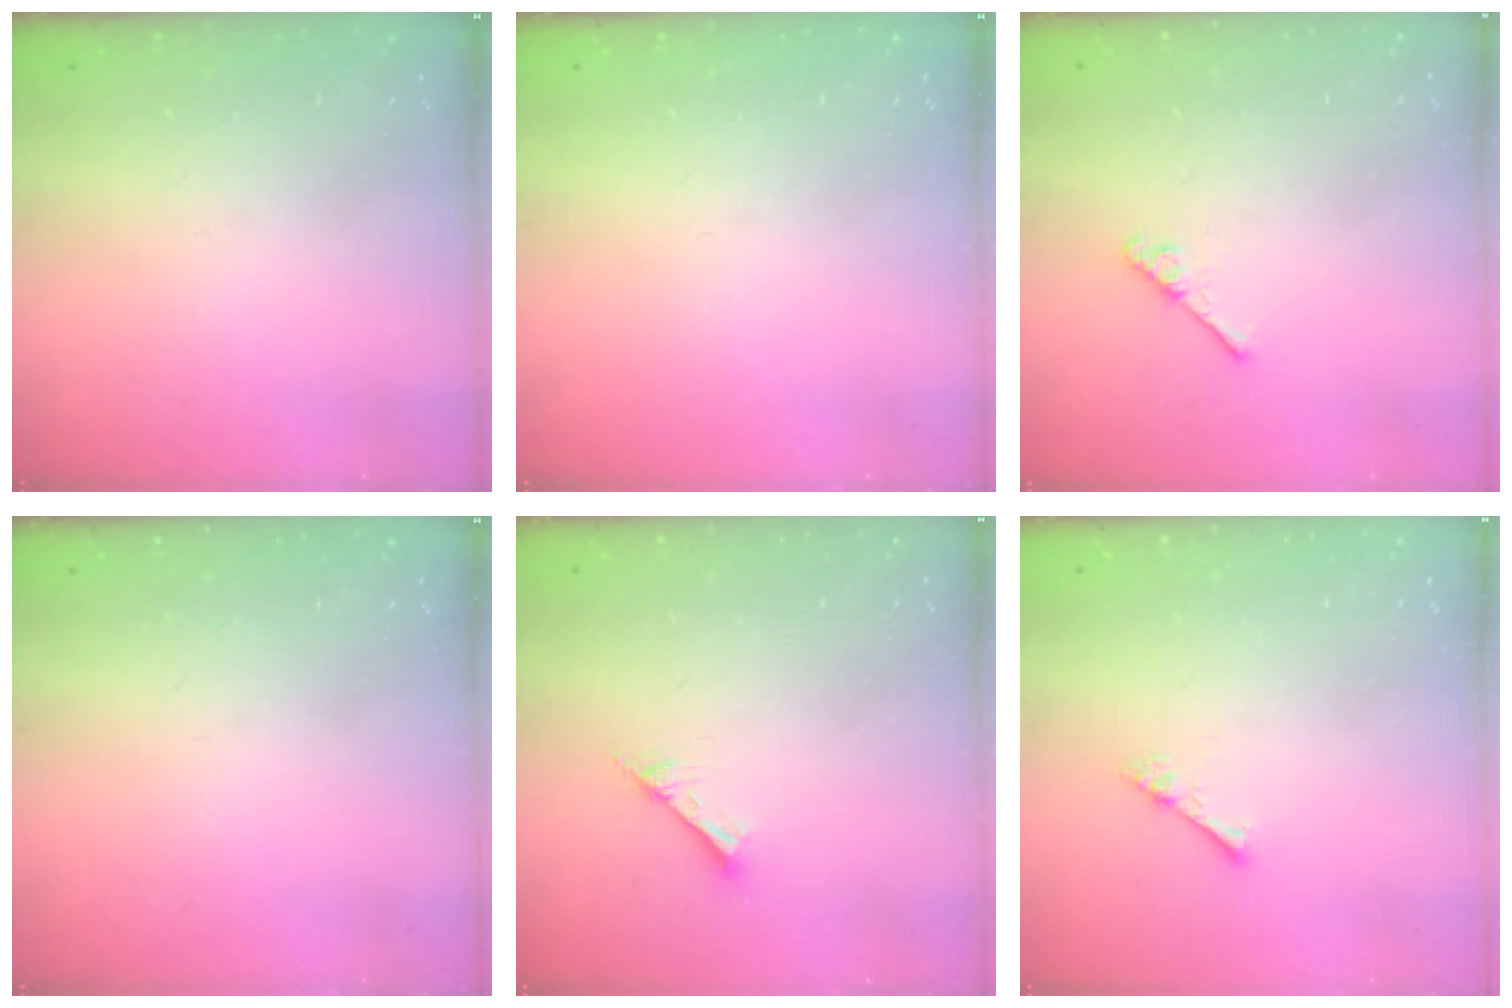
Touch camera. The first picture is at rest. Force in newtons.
{"total": 0.0}
{"total": 4.2, "press": 4.2, "slide": 0.6}
{"total": 0.0}
{"total": 2.8, "press": 2.7, "slide": 0.4}
{"total": 1.0, "press": 1.0, "slide": 0.3}